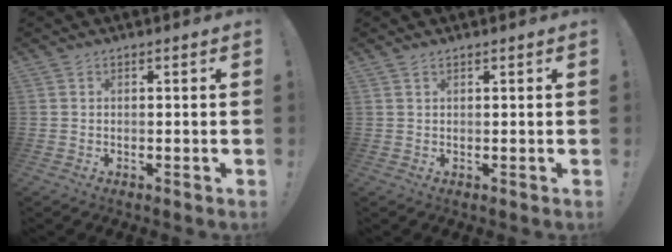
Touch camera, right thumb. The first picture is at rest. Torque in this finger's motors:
{"motor_torque": [-0.02, -0.13, 0.02, 0.25, -0.02]}